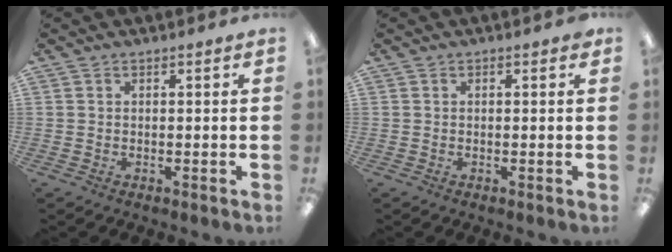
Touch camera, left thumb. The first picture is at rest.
{"total": 0.7, "force": [0.4, 0.2, 0.5], "torque": [-0.003, 0.000, 0.005]}